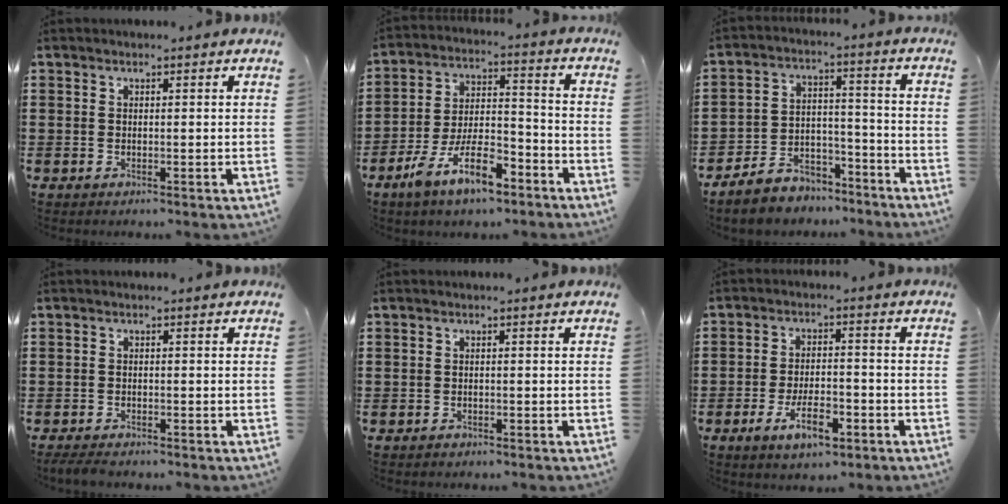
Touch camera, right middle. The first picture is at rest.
{"total": 11.5, "force": [-7.2, 4.2, 8.0], "torque": [-0.163, 0.015, -0.136]}
{"total": 5.5, "force": [-5.1, 2.2, 0.4], "torque": [-0.015, 0.010, -0.101]}
{"total": 1.5, "force": [-1.4, 0.2, 0.5], "torque": [-0.019, -0.002, -0.030]}
{"total": 0.8, "force": [-0.7, 0.4, 0.1], "torque": [-0.003, 0.000, -0.015]}
{"total": 6.9, "force": [-3.9, 2.8, 4.9], "torque": [-0.084, 0.002, -0.071]}